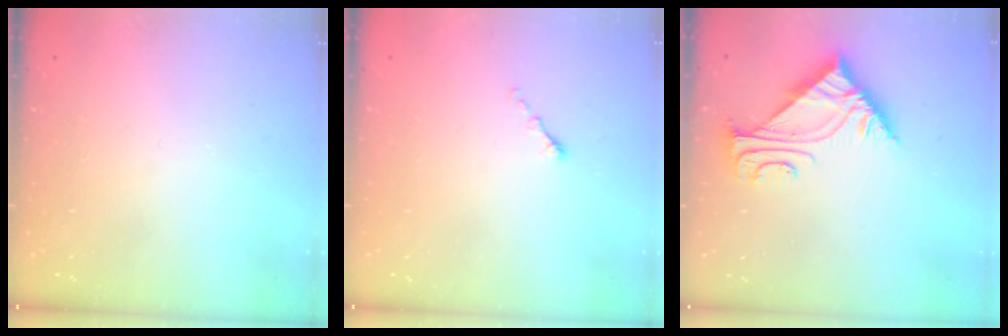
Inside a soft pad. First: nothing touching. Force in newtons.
{"total": 0.0}
{"total": 4.9, "press": 4.8, "slide": 0.8}